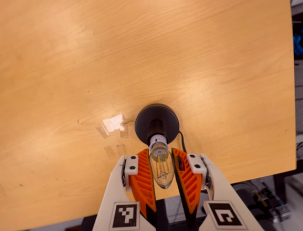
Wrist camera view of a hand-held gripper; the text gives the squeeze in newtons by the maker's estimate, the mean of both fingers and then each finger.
{"total": 11.2, "left": 10.7, "right": 11.7}